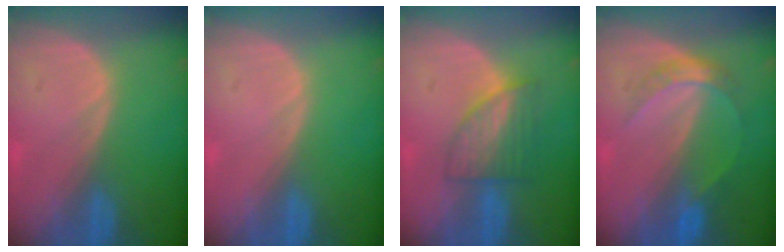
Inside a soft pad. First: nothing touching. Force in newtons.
{"total": 0.0}
{"total": 5.9, "press": 5.7, "slide": 1.5}
{"total": 4.8, "press": 4.4, "slide": 1.8}